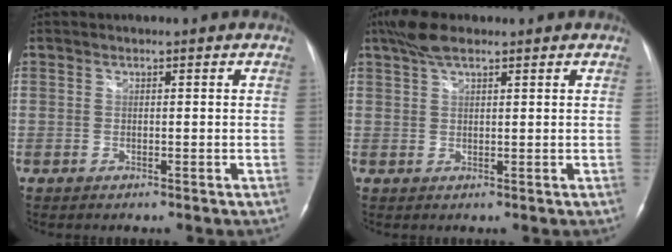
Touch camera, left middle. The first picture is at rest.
{"total": 5.0, "force": [3.6, 1.4, 3.1], "torque": [-0.070, 0.017, 0.069]}